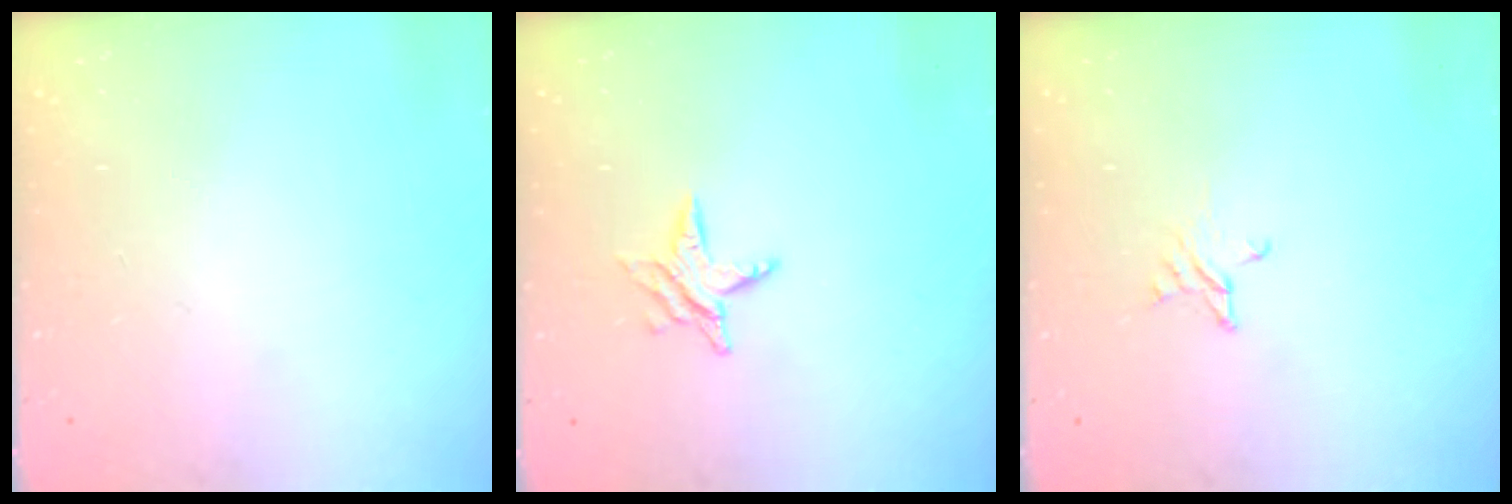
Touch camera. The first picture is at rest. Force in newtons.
{"total": 5.8, "press": 5.8, "slide": 0.5}
{"total": 3.2, "press": 3.2, "slide": 0.3}